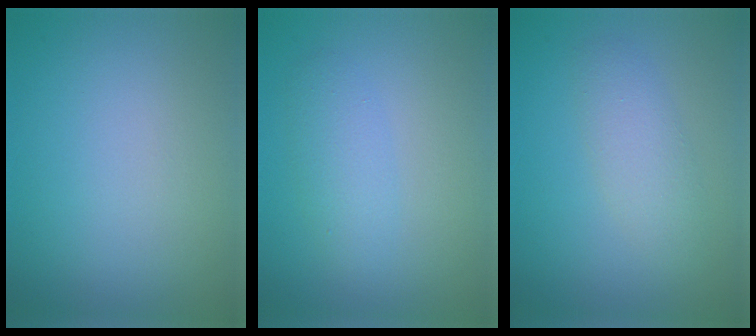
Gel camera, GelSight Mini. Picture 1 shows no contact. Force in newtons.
{"total": 2.2, "press": 2.2, "slide": 0.1}
{"total": 2.5, "press": 2.5, "slide": 0.1}